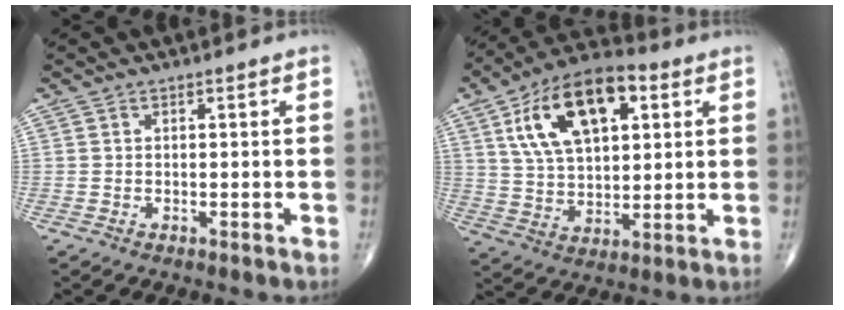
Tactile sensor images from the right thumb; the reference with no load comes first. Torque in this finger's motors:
{"motor_torque": [0.36, 2.49, 1.27, 0.49, 0.50]}